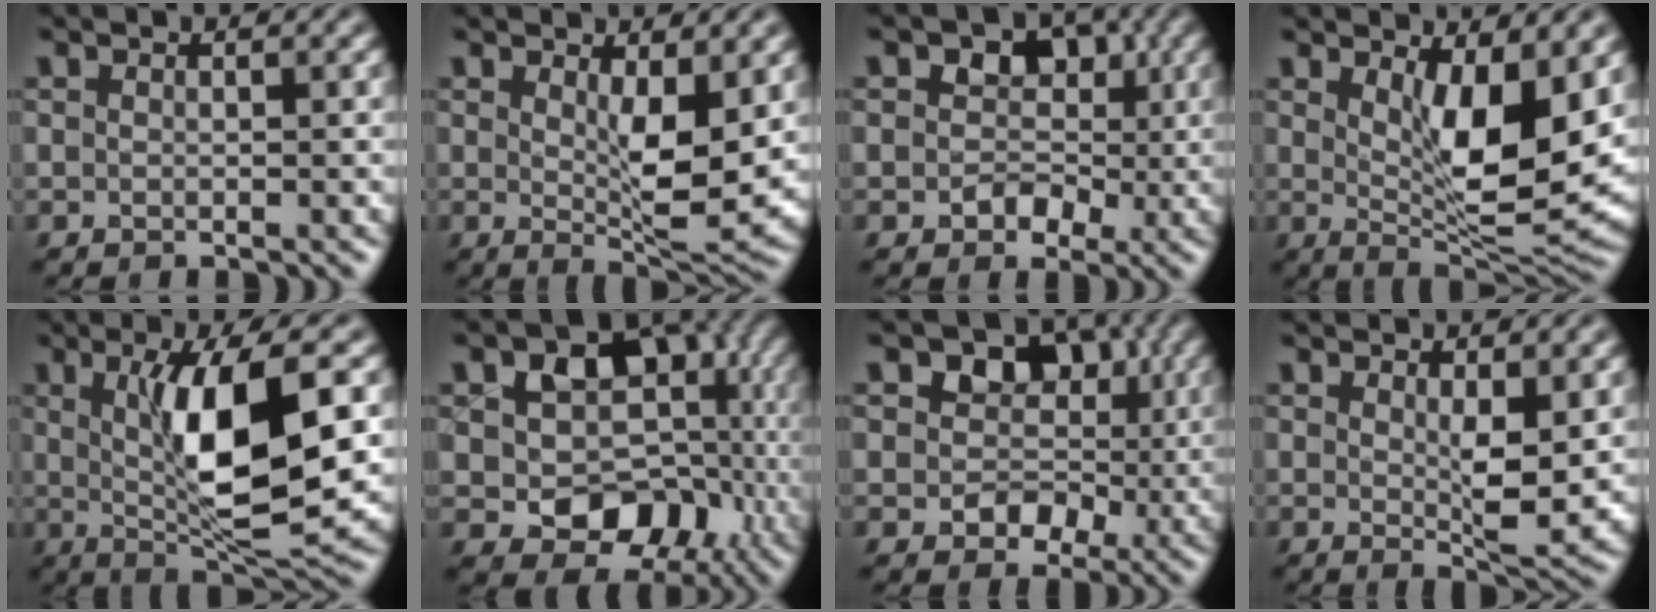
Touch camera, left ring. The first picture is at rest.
{"total": 5.2, "force": [0.9, 1.5, 4.9], "torque": [-0.080, -0.015, 0.020]}
{"total": 5.7, "force": [0.9, 4.7, 3.2], "torque": [-0.003, 0.016, -0.014]}
{"total": 8.5, "force": [1.7, 2.8, 7.8], "torque": [-0.126, -0.019, 0.036]}
{"total": 9.9, "force": [0.9, 2.7, 9.5], "torque": [-0.153, -0.007, 0.024]}
{"total": 10.6, "force": [0.8, 8.3, 6.6], "torque": [-0.085, -0.025, 0.010]}
{"total": 7.8, "force": [1.6, 6.2, 4.4], "torque": [-0.031, 0.013, 0.002]}
{"total": 3.6, "force": [0.6, 1.0, 3.4], "torque": [-0.056, -0.011, 0.015]}